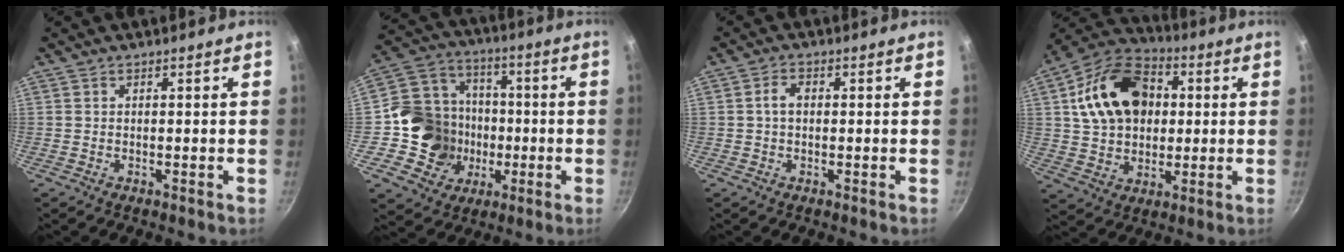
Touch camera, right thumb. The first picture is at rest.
{"total": 15.5, "force": [-2.6, 14.3, 5.3], "torque": [-0.060, 0.035, -0.046]}
{"total": 2.8, "force": [0.1, 1.9, 2.0], "torque": [-0.030, 0.009, -0.001]}
{"total": 18.9, "force": [3.7, 13.8, 12.4], "torque": [-0.185, 0.021, 0.054]}